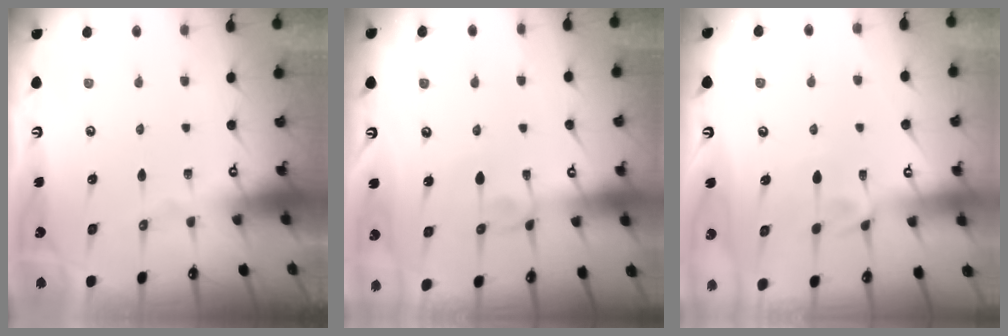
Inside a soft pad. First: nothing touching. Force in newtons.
{"total": 3.3, "press": 3.3, "slide": 0.2}
{"total": 0.9, "press": 0.2, "slide": 0.8}